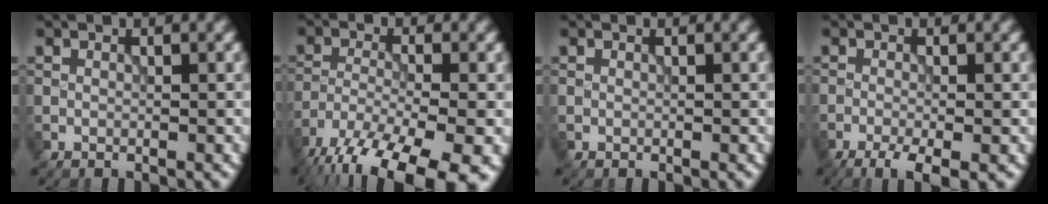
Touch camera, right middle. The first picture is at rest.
{"total": 14.1, "force": [-10.6, 4.2, 8.3], "torque": [-0.166, -0.051, -0.153]}
{"total": 0.0}
{"total": 3.5, "force": [-2.1, 0.8, 2.7], "torque": [-0.048, -0.006, -0.041]}